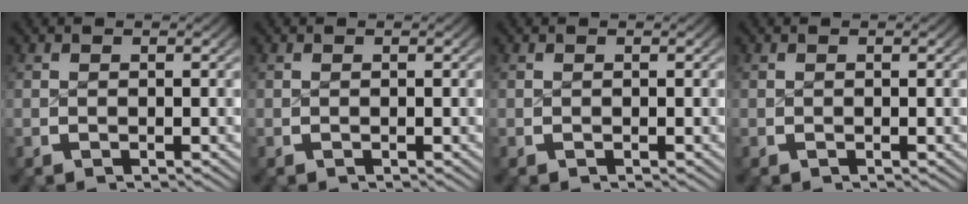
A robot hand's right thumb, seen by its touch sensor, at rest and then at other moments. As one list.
[{"total": 0.0}, {"total": 0.0}, {"total": 0.0}]